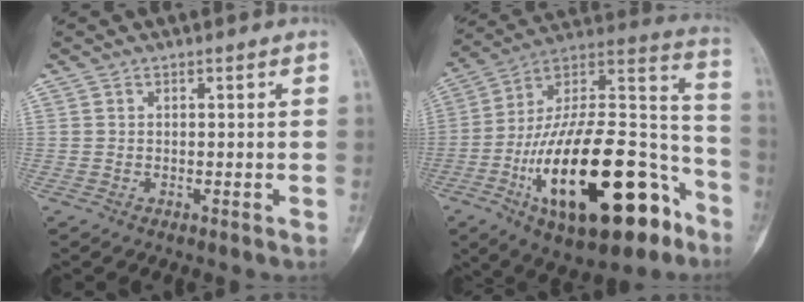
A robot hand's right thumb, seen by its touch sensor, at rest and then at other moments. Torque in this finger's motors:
{"motor_torque": [2.39, 2.19, 2.29, -0.48, 0.80]}